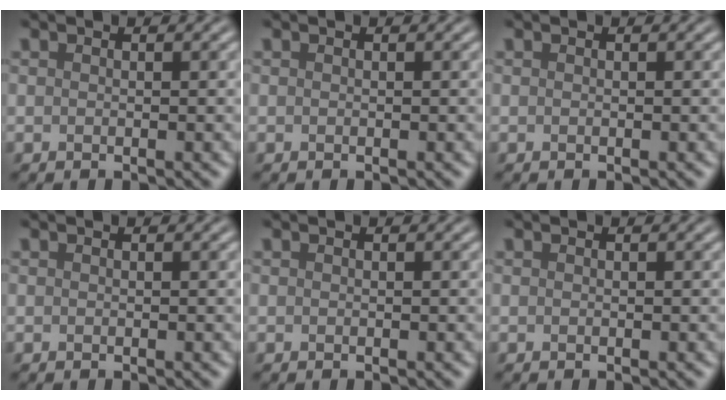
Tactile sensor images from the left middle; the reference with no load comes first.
{"total": 0.0}
{"total": 0.0}
{"total": 0.0}
{"total": 0.0}
{"total": 0.0}